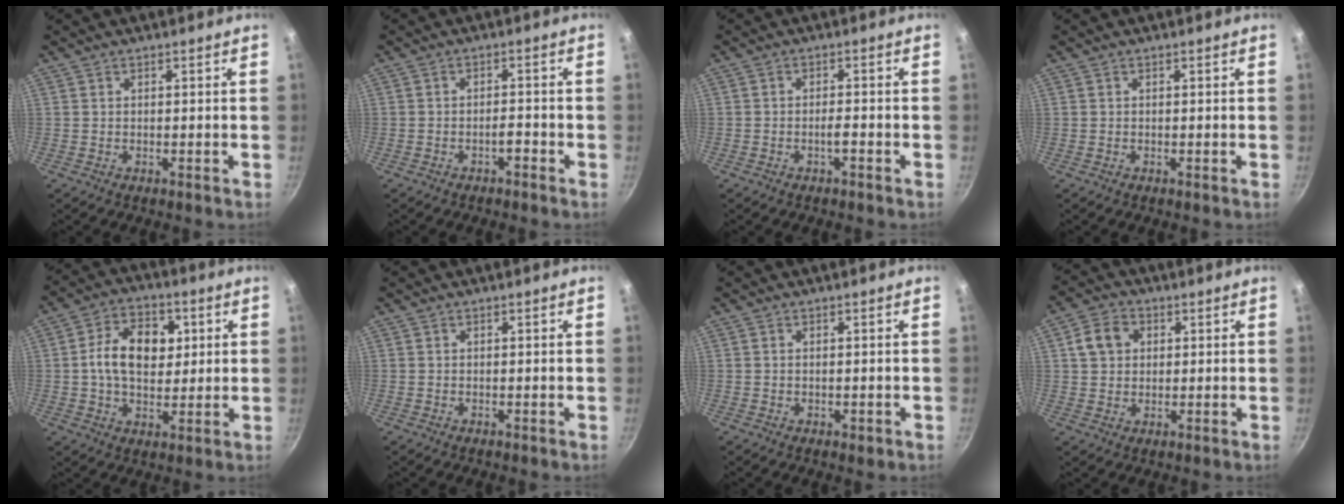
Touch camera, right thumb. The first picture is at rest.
{"total": 1.9, "force": [-1.2, 0.9, 1.2], "torque": [-0.010, 0.016, -0.020]}
{"total": 1.7, "force": [-0.9, 0.6, 1.3], "torque": [-0.018, 0.009, -0.016]}
{"total": 0.0}
{"total": 12.4, "force": [1.9, 8.2, 9.1], "torque": [-0.127, 0.007, 0.028]}
{"total": 0.0}
{"total": 1.1, "force": [-0.2, 0.6, 0.9], "torque": [-0.015, 0.001, 0.002]}
{"total": 6.5, "force": [1.8, 5.2, 3.5], "torque": [-0.049, 0.005, 0.029]}